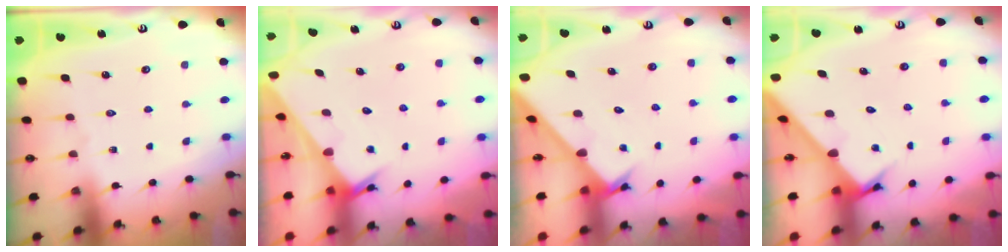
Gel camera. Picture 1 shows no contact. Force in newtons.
{"total": 2.4, "press": 2.4, "slide": 0.2}
{"total": 2.4, "press": 2.4, "slide": 0.1}
{"total": 2.9, "press": 2.9, "slide": 0.2}